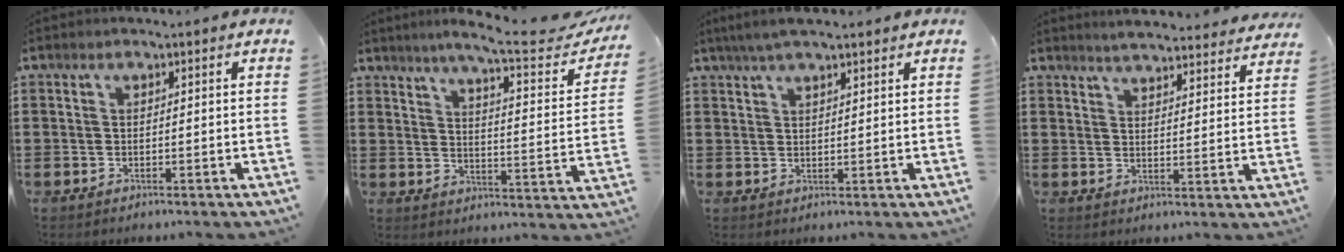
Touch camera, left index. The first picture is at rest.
{"total": 8.0, "force": [6.3, 0.0, 5.0], "torque": [-0.095, -0.041, 0.097]}
{"total": 3.8, "force": [3.0, 0.7, 2.2], "torque": [-0.049, 0.003, 0.055]}
{"total": 4.0, "force": [3.9, -0.4, 0.4], "torque": [-0.024, -0.024, 0.068]}